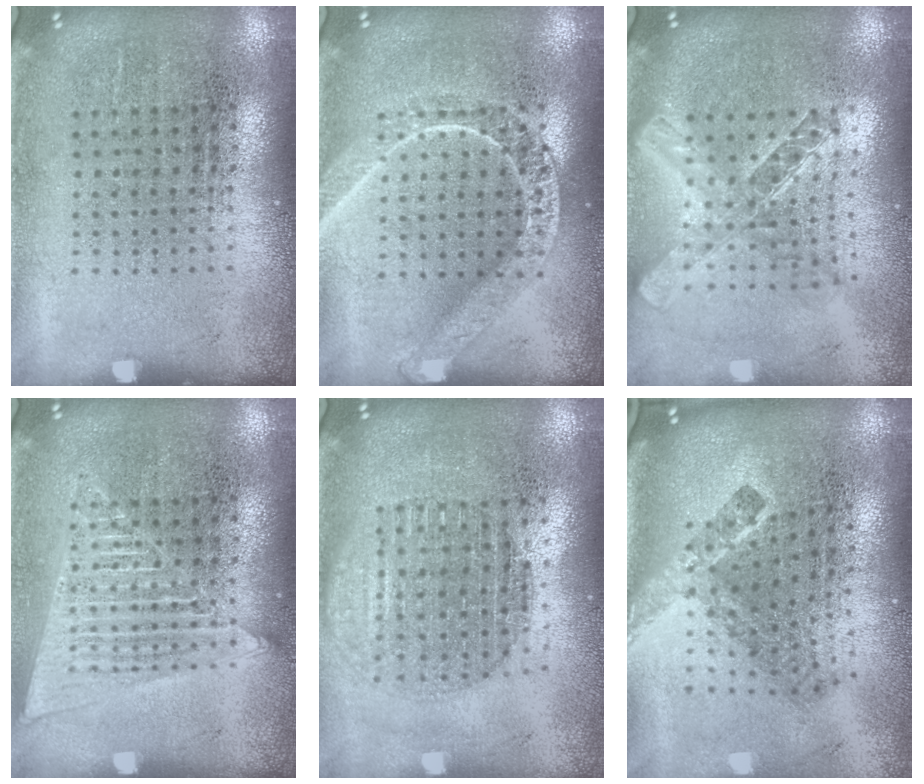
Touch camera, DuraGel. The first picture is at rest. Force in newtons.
{"total": 2.7, "press": 2.6, "slide": 0.4}
{"total": 2.0, "press": 1.7, "slide": 1.1}
{"total": 2.4, "press": 2.4, "slide": 0.3}
{"total": 1.7, "press": 1.5, "slide": 0.9}
{"total": 2.4, "press": 1.5, "slide": 1.9}